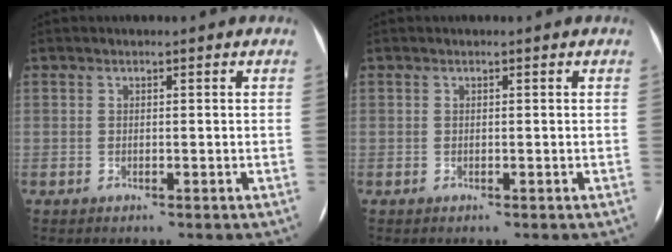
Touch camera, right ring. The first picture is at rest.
{"total": 0.0}